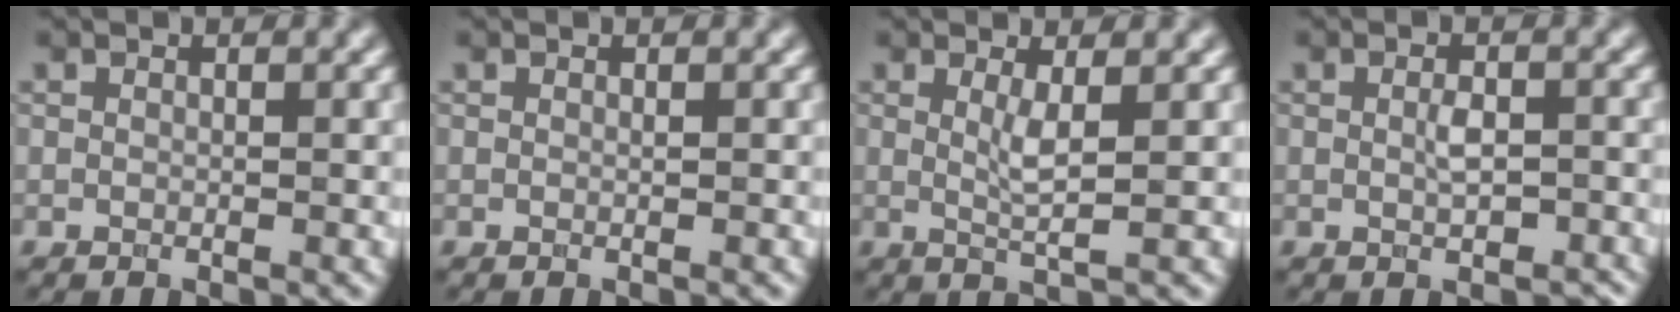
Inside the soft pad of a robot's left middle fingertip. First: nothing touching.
{"total": 0.0}
{"total": 2.3, "force": [0.5, 0.3, 2.3], "torque": [-0.045, -0.007, 0.009]}
{"total": 2.2, "force": [-0.4, 1.1, 1.9], "torque": [-0.035, -0.003, -0.005]}